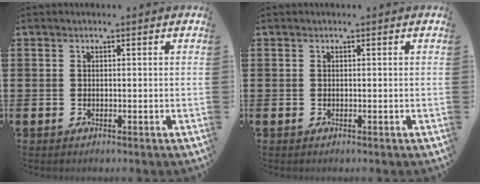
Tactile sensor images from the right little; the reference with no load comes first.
{"total": 0.0}